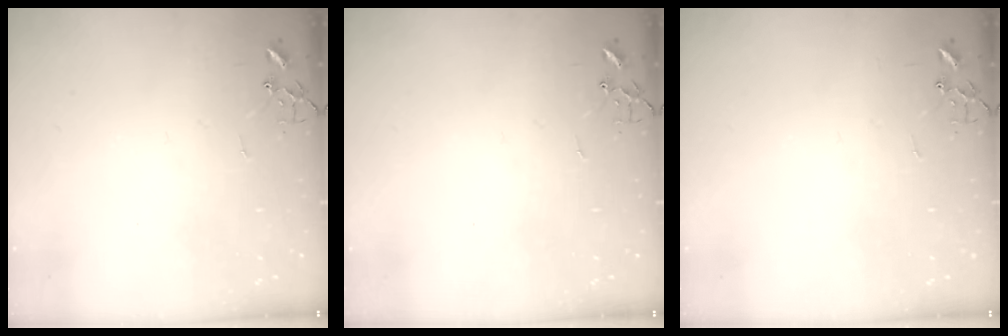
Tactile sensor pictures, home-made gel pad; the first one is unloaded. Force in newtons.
{"total": 0.0}
{"total": 0.0}